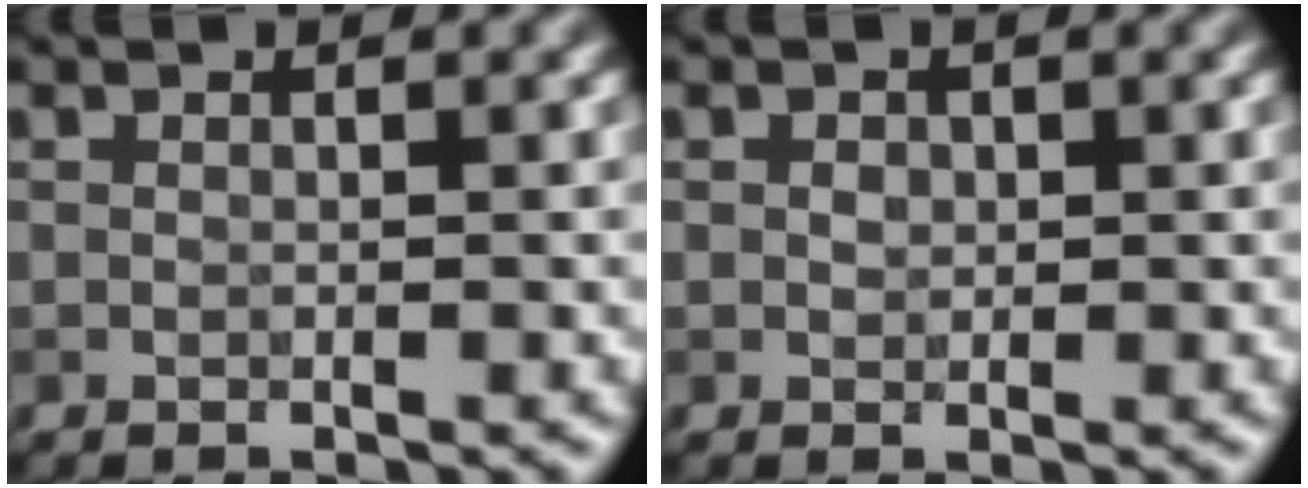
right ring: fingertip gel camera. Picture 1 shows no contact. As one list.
[{"total": 0.8, "force": [0.0, 0.7, 0.4], "torque": [-0.005, 0.000, 0.005]}]